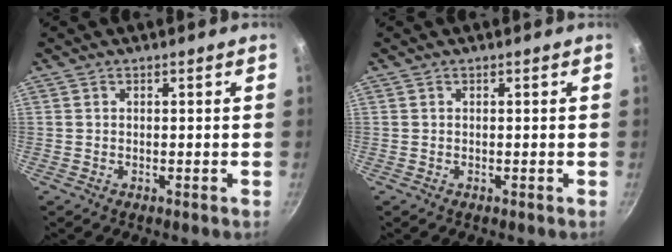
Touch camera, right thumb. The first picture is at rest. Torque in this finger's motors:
{"motor_torque": [-0.01, -0.01, -0.13, 0.07, 0.00]}